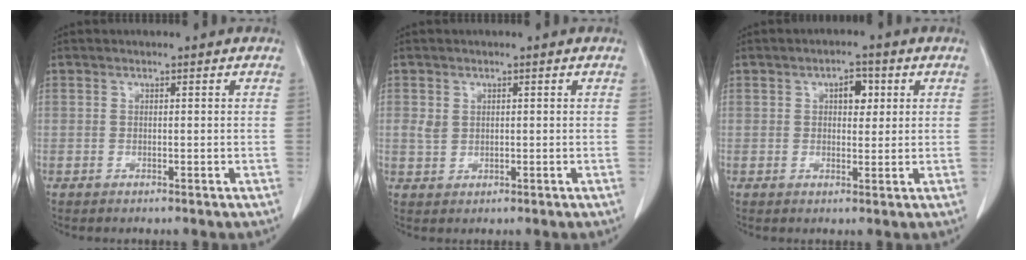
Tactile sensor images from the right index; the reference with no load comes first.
{"total": 2.0, "force": [0.6, 1.7, 1.0], "torque": [-0.020, 0.004, 0.017]}
{"total": 3.5, "force": [1.2, 1.9, 2.7], "torque": [-0.040, 0.007, 0.017]}